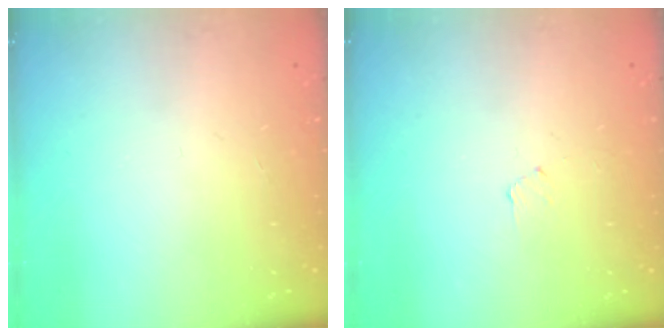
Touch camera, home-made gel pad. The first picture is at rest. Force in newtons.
{"total": 3.6, "press": 3.6, "slide": 0.4}